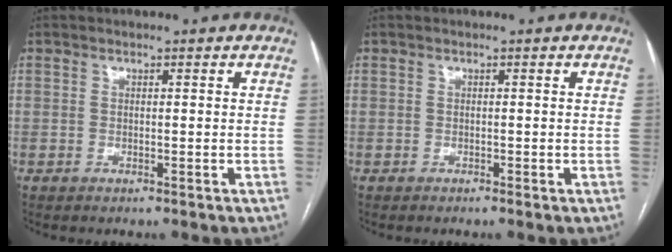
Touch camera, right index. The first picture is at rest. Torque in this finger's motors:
{"motor_torque": [-0.34, 0.04, -0.82, -0.21]}